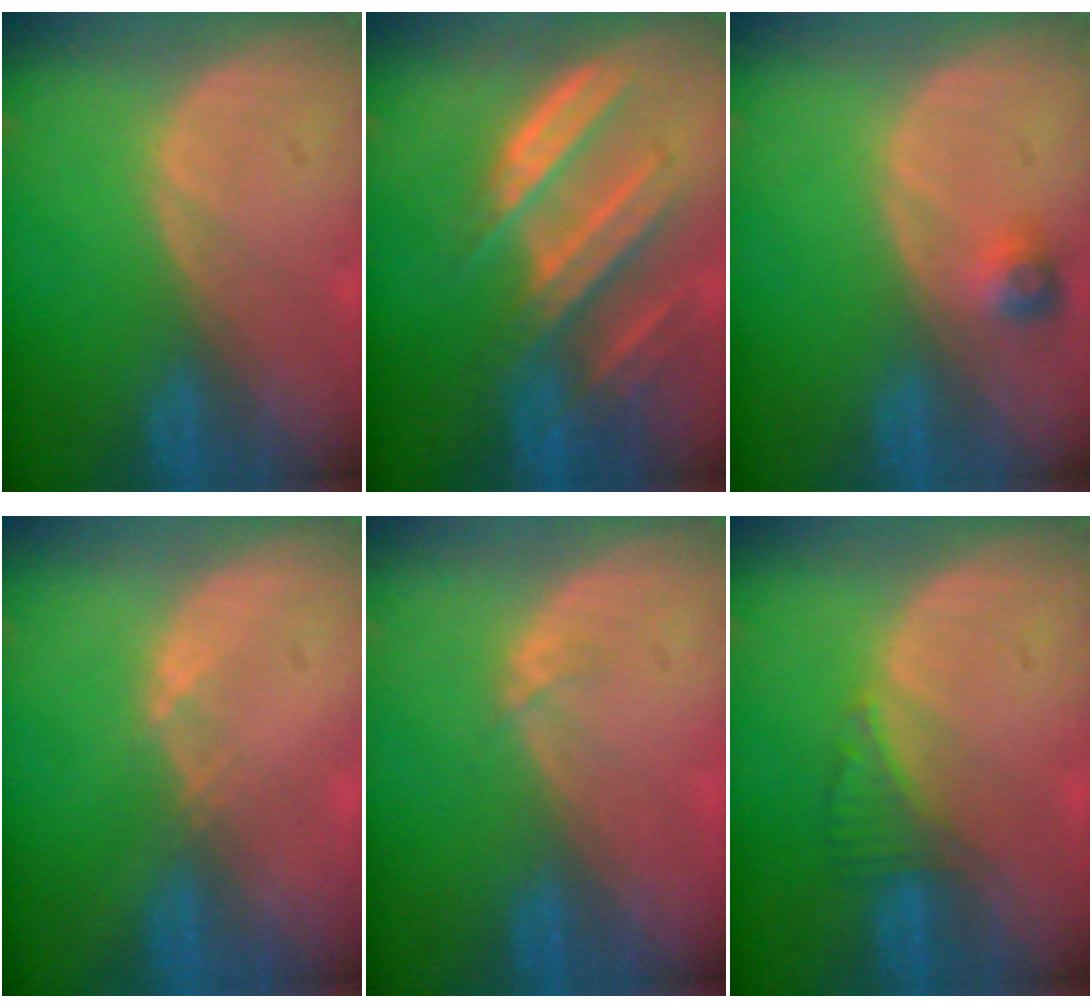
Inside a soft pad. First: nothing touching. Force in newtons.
{"total": 9.4, "press": 8.3, "slide": 4.4}
{"total": 2.5, "press": 2.3, "slide": 1.0}
{"total": 1.0, "press": 0.8, "slide": 0.5}
{"total": 1.2, "press": 0.9, "slide": 0.7}
{"total": 2.5, "press": 2.5, "slide": 0.2}